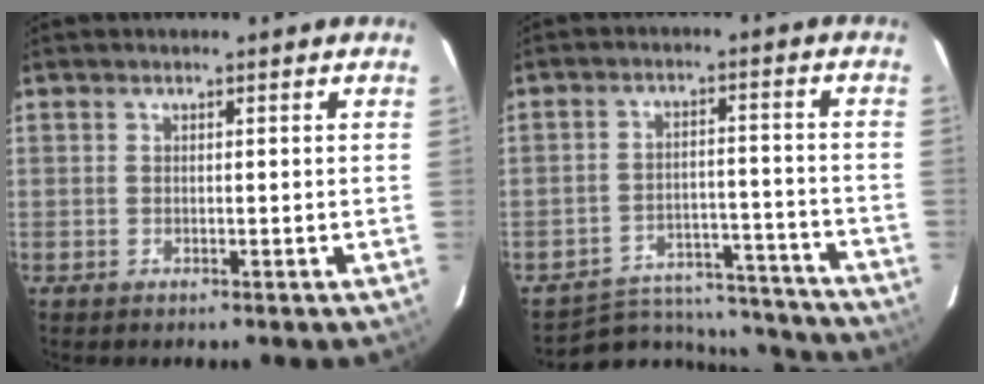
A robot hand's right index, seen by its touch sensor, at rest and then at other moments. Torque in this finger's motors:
{"motor_torque": [-0.09, -0.13, -0.21, -0.07]}